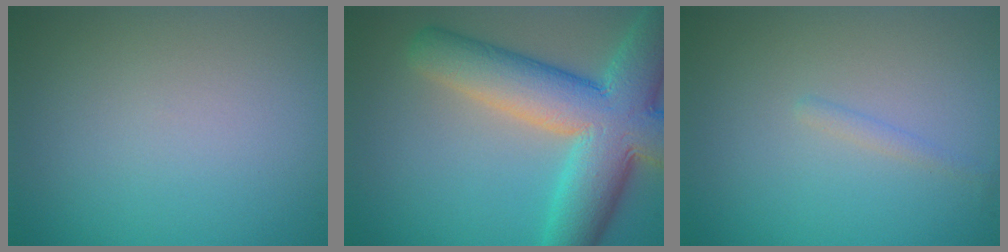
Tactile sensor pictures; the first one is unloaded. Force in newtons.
{"total": 11.1, "press": 11.0, "slide": 0.4}
{"total": 0.7, "press": 0.7, "slide": 0.1}